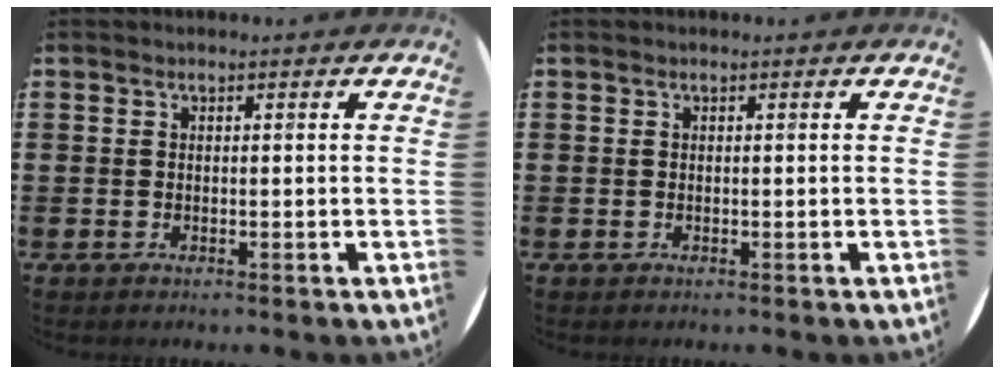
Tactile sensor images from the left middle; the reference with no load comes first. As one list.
[{"total": 0.0}]